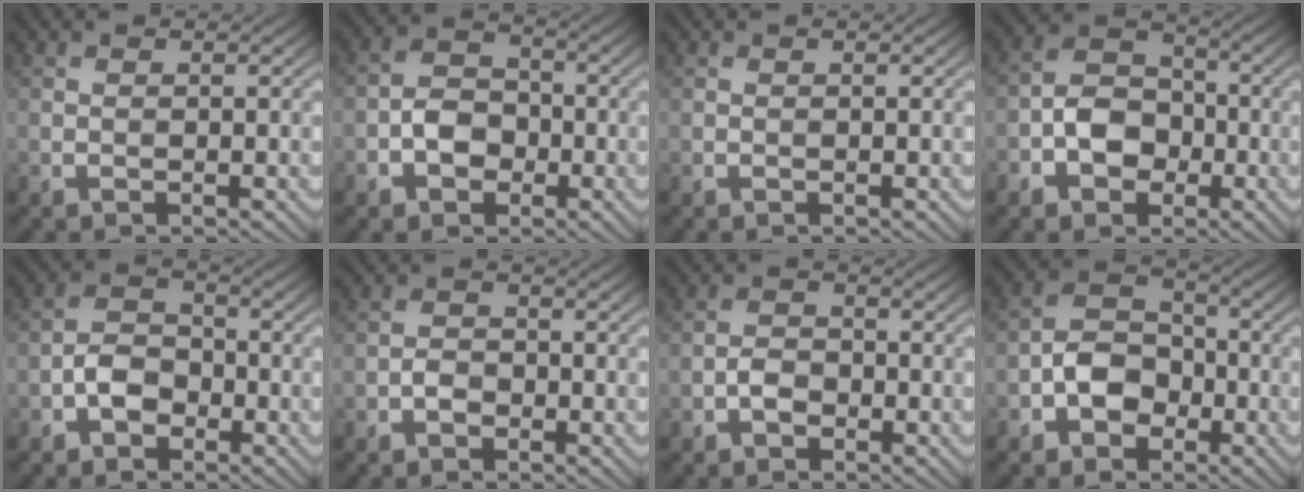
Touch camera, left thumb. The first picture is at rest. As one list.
[{"total": 4.8, "force": [-1.8, 3.5, 2.8], "torque": [-0.048, 0.003, -0.041]}, {"total": 0.0}, {"total": 6.5, "force": [-2.3, 4.7, 3.8], "torque": [-0.069, 0.003, -0.052]}, {"total": 4.5, "force": [-2.1, 3.0, 2.6], "torque": [-0.047, 0.008, -0.049]}, {"total": 2.0, "force": [-1.1, 1.3, 1.1], "torque": [-0.019, 0.003, -0.025]}, {"total": 2.6, "force": [-1.4, 1.6, 1.5], "torque": [-0.026, 0.006, -0.031]}, {"total": 6.4, "force": [-2.7, 4.6, 3.6], "torque": [-0.065, 0.007, -0.060]}]